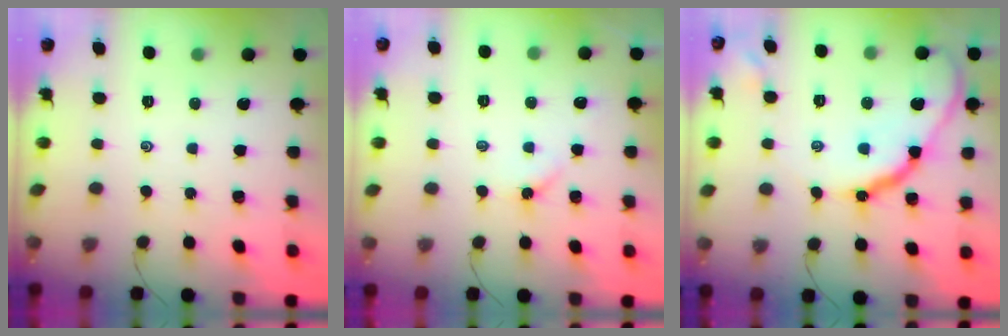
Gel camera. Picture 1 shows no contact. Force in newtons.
{"total": 3.8, "press": 3.7, "slide": 0.5}
{"total": 14.2, "press": 14.2, "slide": 0.9}